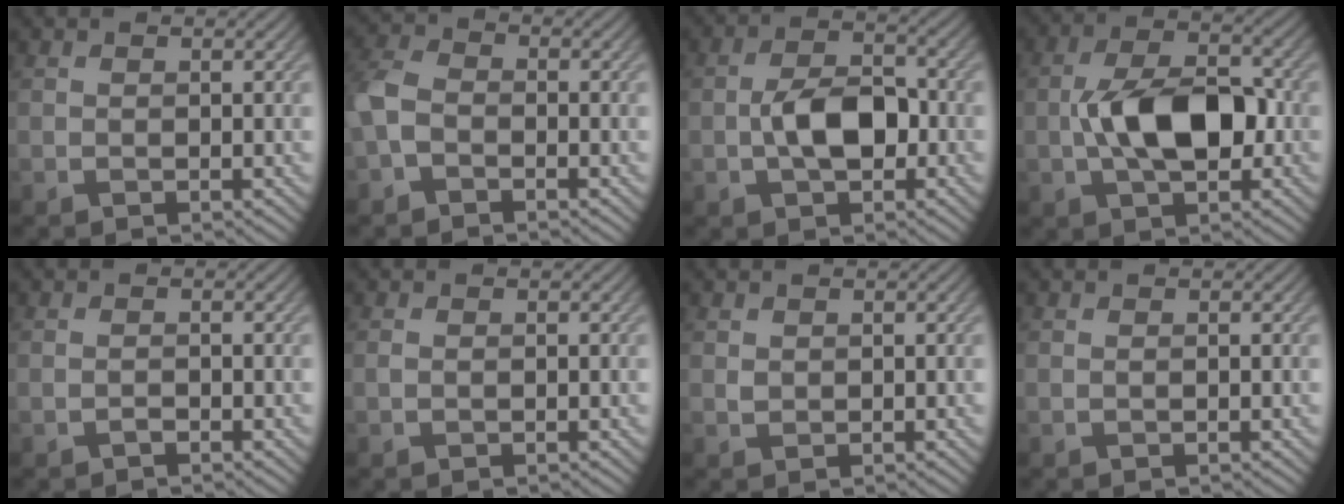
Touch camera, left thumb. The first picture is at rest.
{"total": 4.3, "force": [-1.9, 2.9, 2.5], "torque": [-0.064, 0.005, -0.052]}
{"total": 6.5, "force": [-1.2, 3.8, 5.2], "torque": [-0.098, 0.002, -0.024]}
{"total": 9.7, "force": [-0.9, 5.3, 8.1], "torque": [-0.154, 0.005, -0.020]}
{"total": 0.6, "force": [-0.5, 0.3, 0.3], "torque": [-0.008, 0.001, -0.009]}
{"total": 0.6, "force": [0.0, 0.4, 0.5], "torque": [-0.010, 0.000, -0.001]}
{"total": 0.8, "force": [0.5, 0.6, 0.3], "torque": [-0.009, -0.001, 0.012]}
{"total": 0.0}